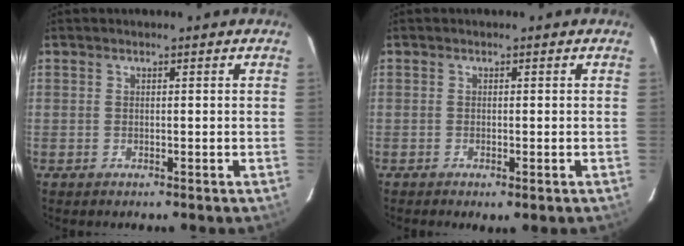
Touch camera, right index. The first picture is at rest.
{"total": 1.3, "force": [-0.7, 0.2, 1.1], "torque": [-0.019, -0.005, -0.009]}